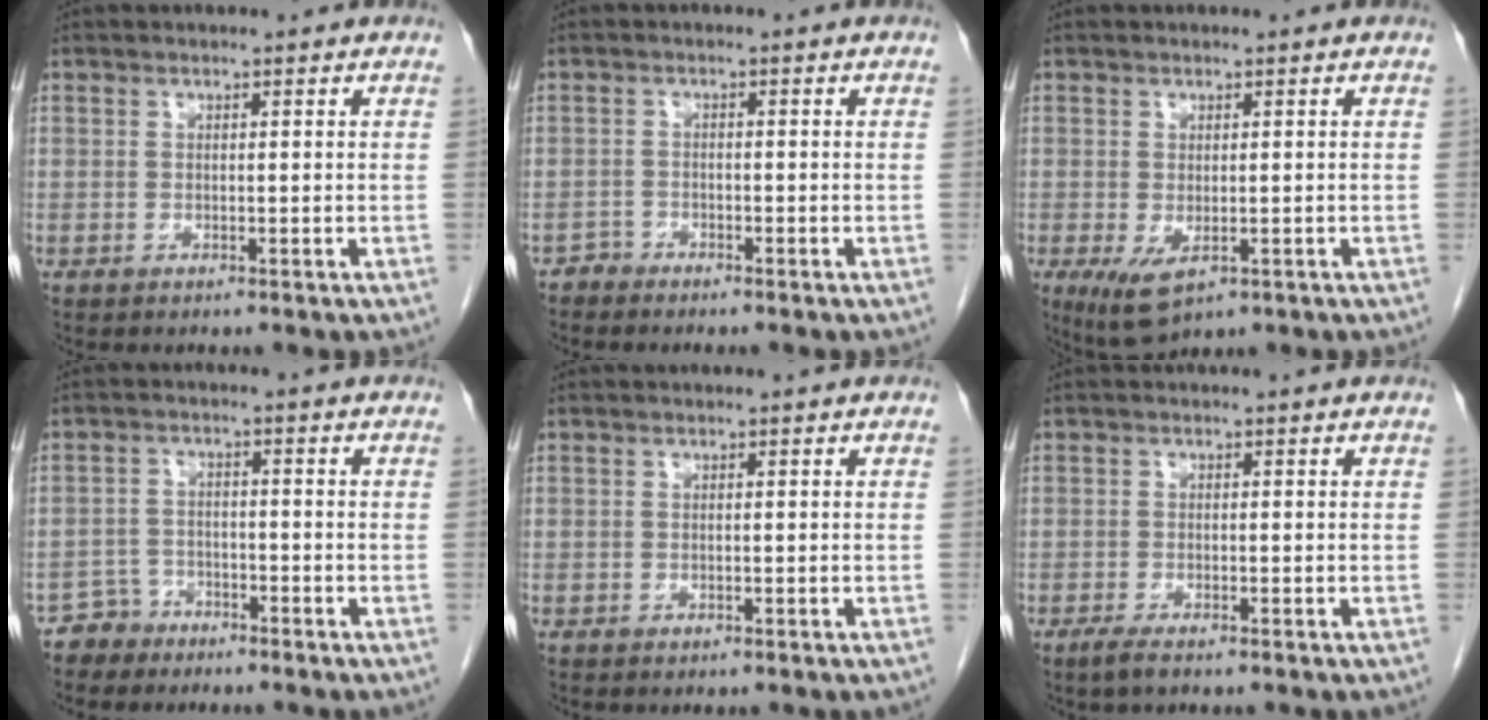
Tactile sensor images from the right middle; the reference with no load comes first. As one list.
[{"total": 1.3, "force": [-1.2, 0.4, -0.4], "torque": [0.012, 0.000, -0.026]}, {"total": 5.3, "force": [-2.0, 2.5, 4.2], "torque": [-0.075, -0.018, -0.018]}, {"total": 3.5, "force": [-2.8, 2.0, -0.6], "torque": [0.009, 0.007, -0.053]}, {"total": 0.0}, {"total": 2.0, "force": [-1.4, 0.3, 1.3], "torque": [-0.035, -0.006, -0.028]}]